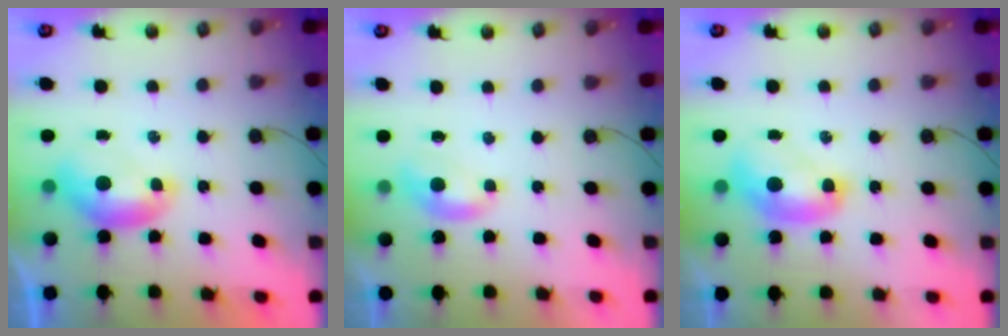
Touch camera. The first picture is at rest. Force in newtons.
{"total": 1.6, "press": 1.5, "slide": 0.5}
{"total": 2.0, "press": 2.0, "slide": 0.2}